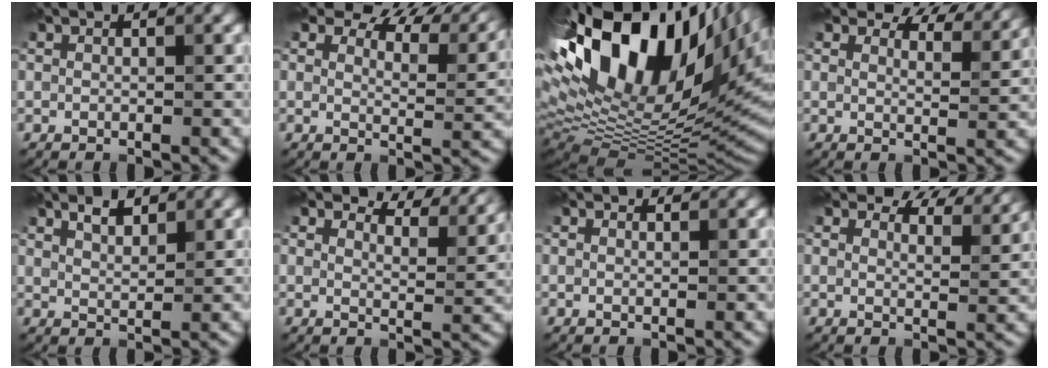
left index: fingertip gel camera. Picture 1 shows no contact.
{"total": 10.2, "force": [8.3, 3.5, 4.7], "torque": [-0.072, 0.013, 0.097]}
{"total": 20.5, "force": [7.1, 10.2, 16.3], "torque": [-0.303, 0.005, 0.152]}
{"total": 7.3, "force": [6.2, 2.4, 2.9], "torque": [-0.042, 0.004, 0.071]}
{"total": 2.0, "force": [1.6, 0.6, 1.0], "torque": [-0.018, 0.000, 0.031]}
{"total": 6.6, "force": [5.9, 1.8, 2.5], "torque": [-0.046, 0.007, 0.072]}
{"total": 1.0, "force": [0.9, 0.3, 0.1], "torque": [-0.005, -0.005, 0.007]}
{"total": 7.1, "force": [6.0, 2.4, 2.8], "torque": [-0.039, 0.004, 0.068]}